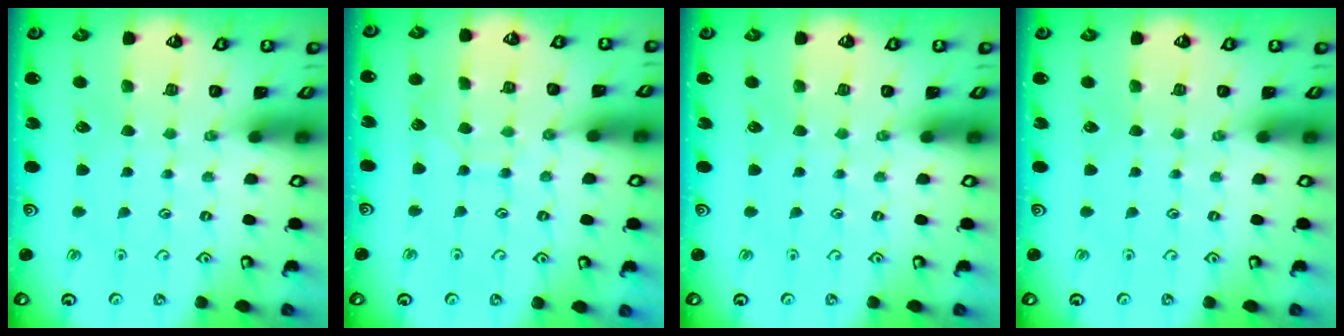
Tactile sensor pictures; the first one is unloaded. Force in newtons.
{"total": 7.1, "press": 7.1, "slide": 0.4}
{"total": 0.0}
{"total": 0.0}